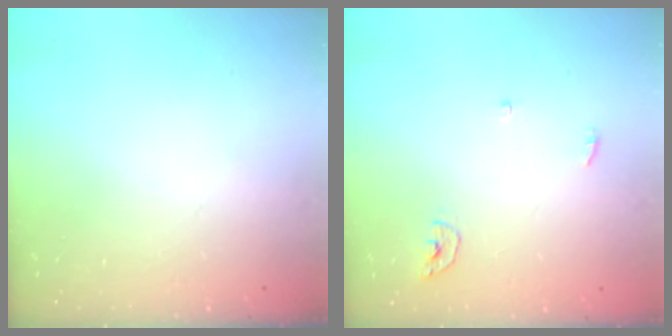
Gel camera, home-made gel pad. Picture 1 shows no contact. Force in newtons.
{"total": 3.7, "press": 3.6, "slide": 0.3}